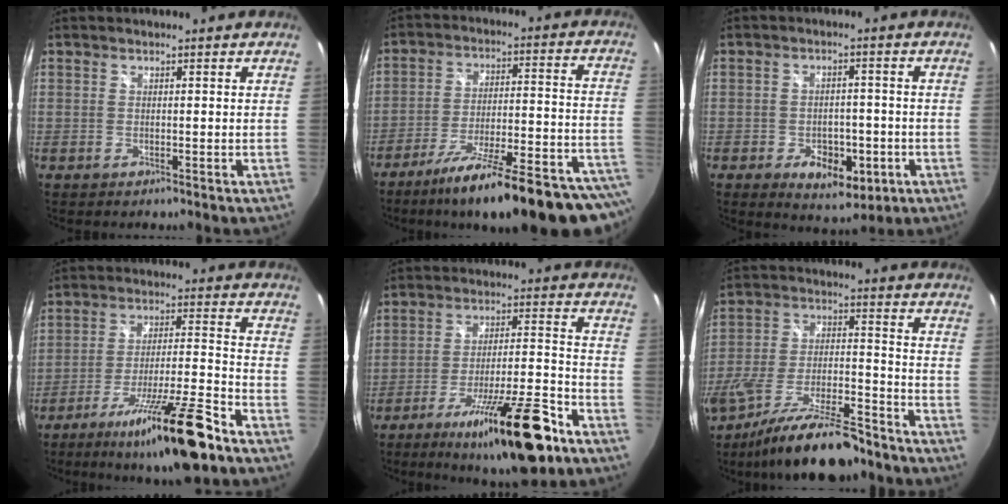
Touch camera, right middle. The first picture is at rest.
{"total": 27.9, "force": [-22.3, 3.2, 16.4], "torque": [-0.217, -0.050, -0.313]}
{"total": 9.2, "force": [-4.1, 5.5, 6.2], "torque": [-0.106, -0.005, -0.047]}
{"total": 16.8, "force": [-11.6, 1.4, 12.1], "torque": [-0.219, -0.023, -0.190]}
{"total": 19.3, "force": [-12.4, 3.6, 14.4], "torque": [-0.243, -0.025, -0.194]}
{"total": 18.7, "force": [-14.7, 4.5, 10.7], "torque": [-0.201, -0.028, -0.232]}